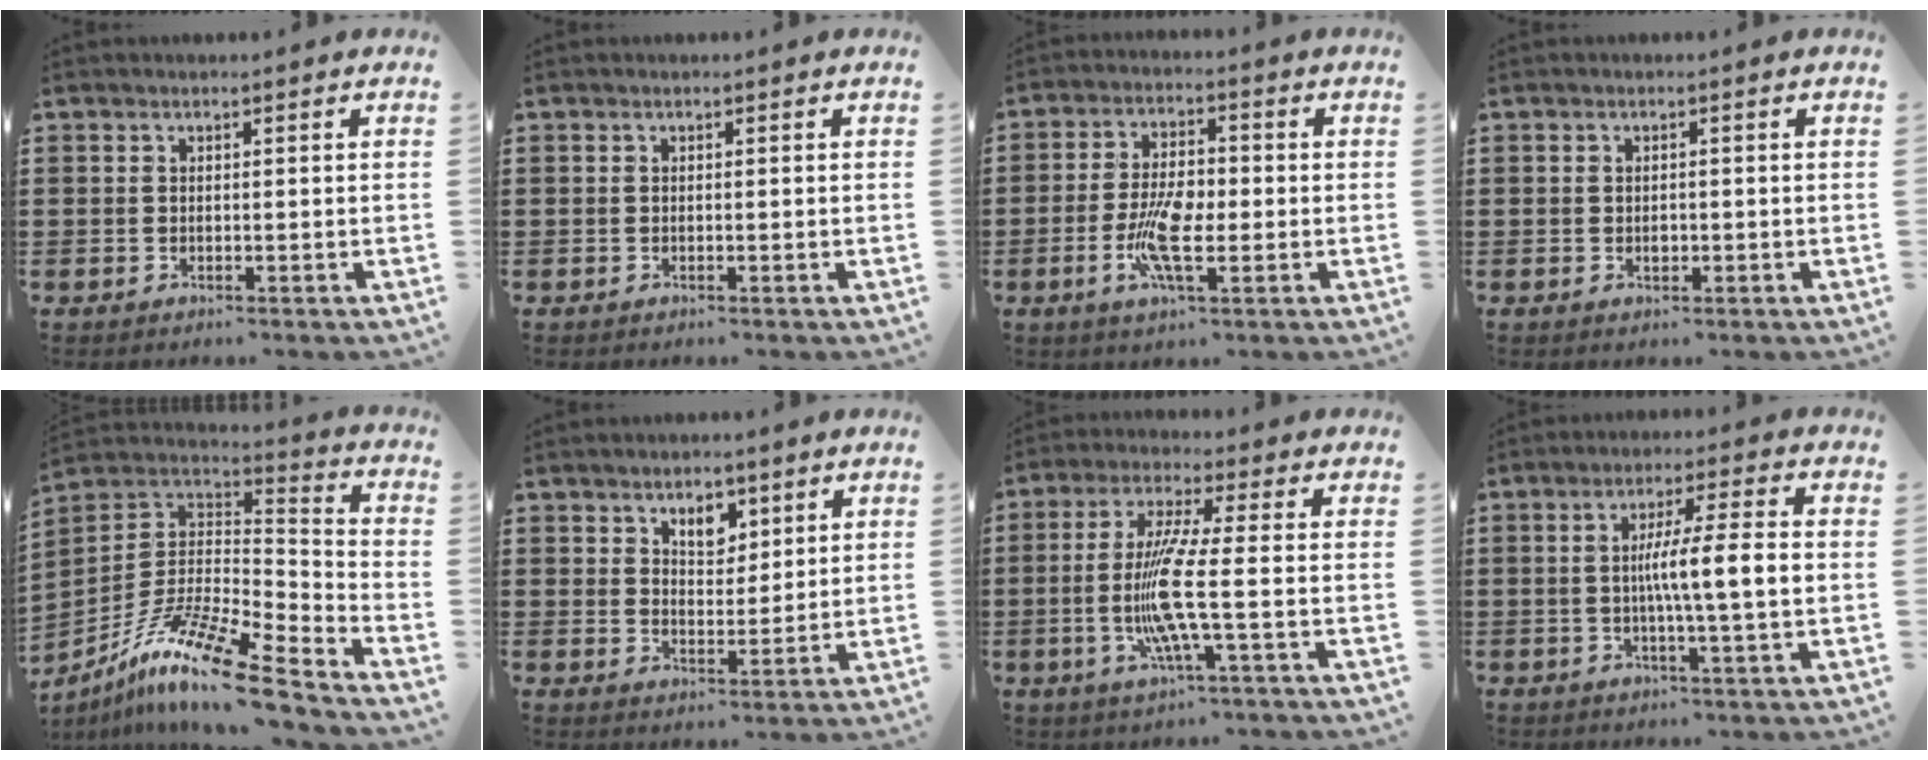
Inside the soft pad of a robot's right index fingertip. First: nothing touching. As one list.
[{"total": 0.0}, {"total": 8.2, "force": [-1.7, 2.7, 7.6], "torque": [-0.154, -0.005, -0.034]}, {"total": 1.1, "force": [-0.1, 0.5, 0.9], "torque": [-0.018, 0.002, -0.002]}, {"total": 14.2, "force": [-10.3, 1.8, 9.6], "torque": [-0.183, 0.015, -0.196]}, {"total": 4.4, "force": [3.0, 2.6, 1.9], "torque": [-0.033, 0.004, 0.051]}, {"total": 10.4, "force": [-1.6, 0.3, 10.2], "torque": [-0.219, -0.025, -0.039]}, {"total": 7.3, "force": [-0.2, 0.2, 7.3], "torque": [-0.130, -0.001, -0.011]}]